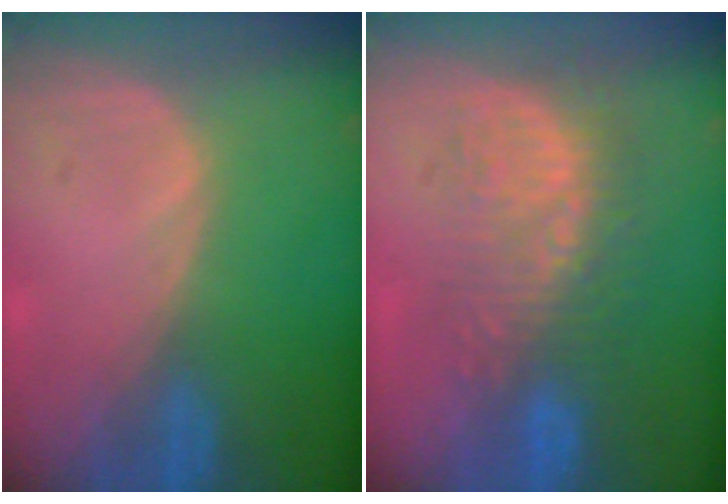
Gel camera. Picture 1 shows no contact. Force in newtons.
{"total": 9.1, "press": 8.5, "slide": 3.2}